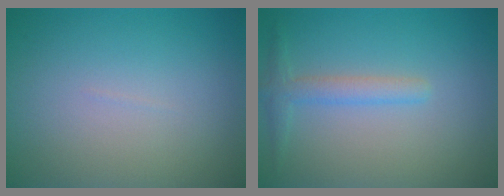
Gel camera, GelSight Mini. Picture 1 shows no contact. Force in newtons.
{"total": 2.0, "press": 2.0, "slide": 0.1}